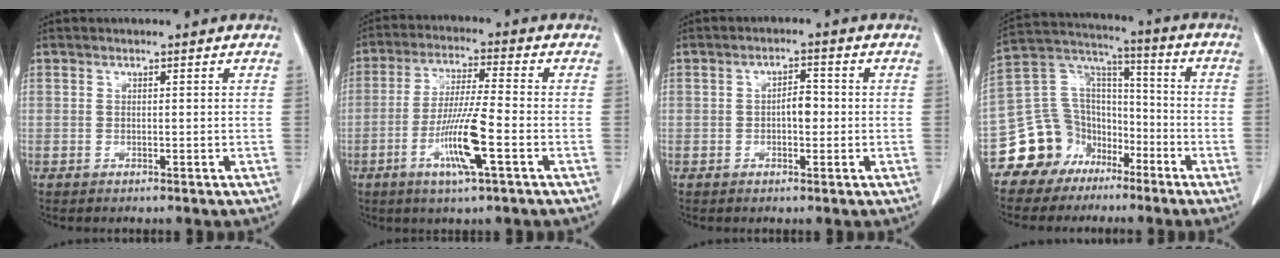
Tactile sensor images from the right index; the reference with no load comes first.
{"total": 10.4, "force": [-3.8, 0.3, 9.7], "torque": [-0.188, -0.013, -0.073]}
{"total": 3.5, "force": [-0.4, 1.7, 3.0], "torque": [-0.049, 0.010, -0.005]}
{"total": 13.3, "force": [-8.2, 10.2, 2.6], "torque": [-0.060, 0.082, -0.143]}